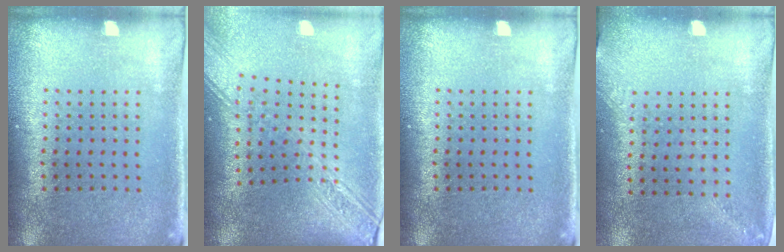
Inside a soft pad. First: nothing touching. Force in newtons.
{"total": 2.7, "press": 2.1, "slide": 1.7}
{"total": 0.0}
{"total": 1.3, "press": 1.0, "slide": 0.8}